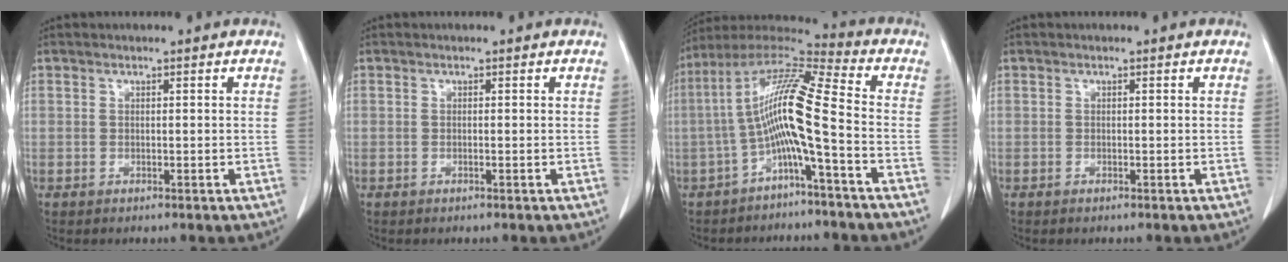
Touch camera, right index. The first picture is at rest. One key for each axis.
{"total": 0.0}
{"total": 11.9, "fx": -3.1, "fy": -0.2, "fz": 11.5, "tx": -0.217, "ty": 0.028, "tz": -0.065}
{"total": 0.0}